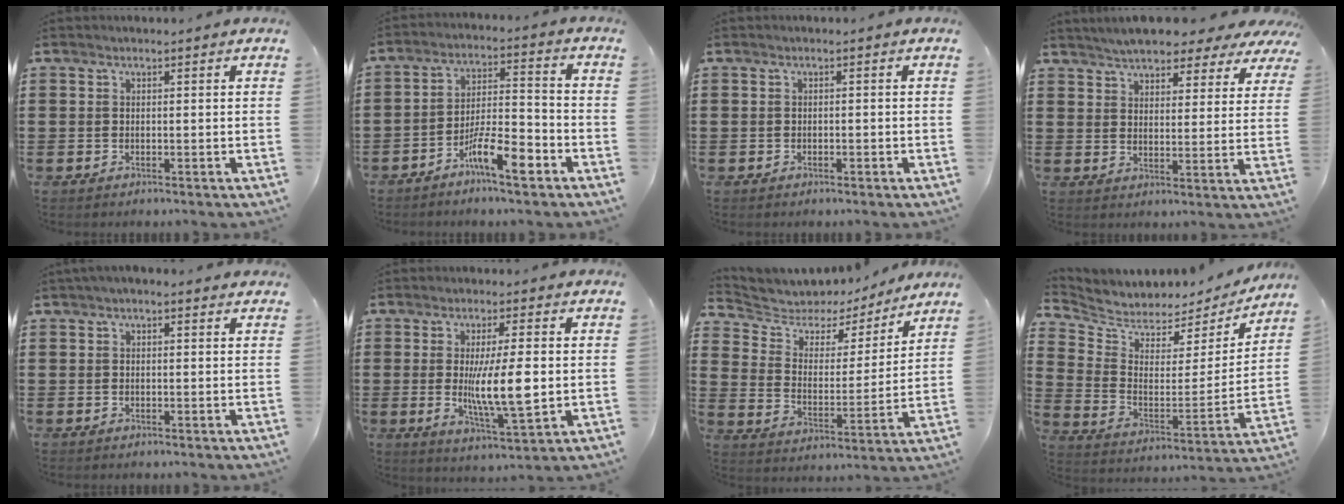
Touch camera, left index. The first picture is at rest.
{"total": 8.1, "force": [-5.2, 1.9, 5.9], "torque": [-0.115, 0.006, -0.098]}
{"total": 0.8, "force": [-0.6, 0.3, 0.3], "torque": [-0.009, -0.001, -0.014]}
{"total": 5.3, "force": [5.1, 0.8, 1.3], "torque": [-0.050, -0.019, 0.089]}
{"total": 1.1, "force": [0.1, 0.7, 0.8], "torque": [-0.017, 0.007, 0.001]}
{"total": 9.8, "force": [0.0, 2.5, 9.5], "torque": [-0.171, -0.014, -0.007]}
{"total": 4.6, "force": [3.8, 2.6, 0.6], "torque": [-0.046, -0.028, 0.059]}
{"total": 4.5, "force": [4.1, 1.9, 0.0], "torque": [-0.035, -0.038, 0.067]}